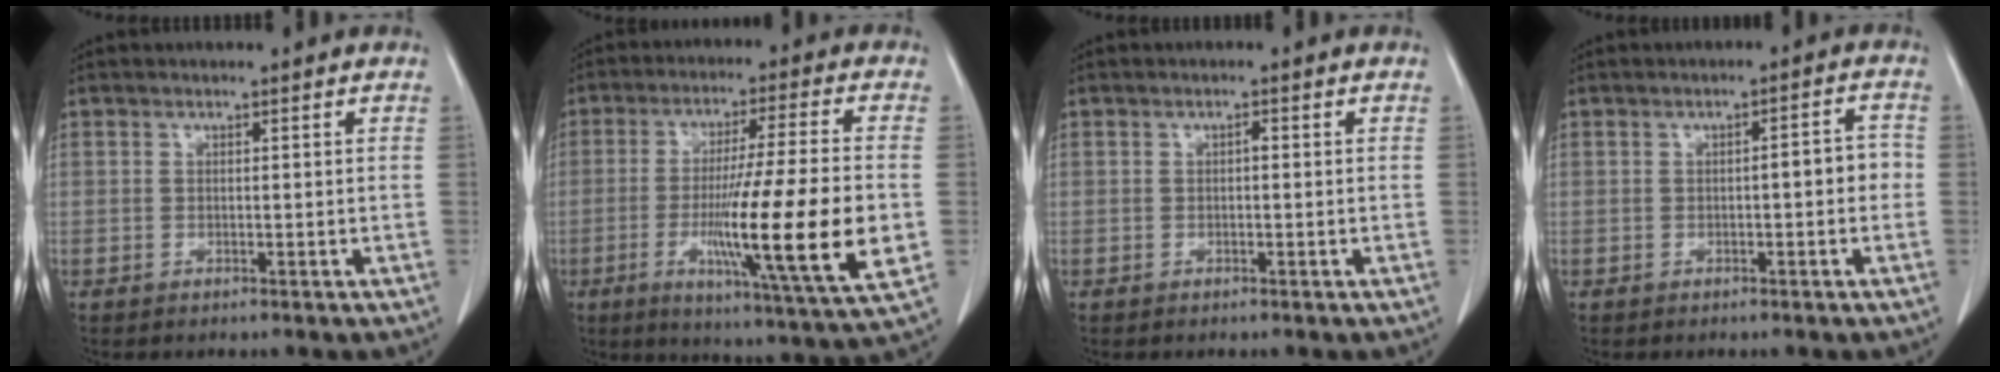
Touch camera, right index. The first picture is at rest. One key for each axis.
{"total": 19.4, "fx": -3.7, "fy": -0.4, "fz": 19.0, "tx": -0.299, "ty": -0.026, "tz": -0.061}
{"total": 0.6, "fx": 0.0, "fy": 0.2, "fz": 0.6, "tx": -0.010, "ty": 0.002, "tz": -0.001}
{"total": 3.3, "fx": -0.5, "fy": 0.8, "fz": 3.2, "tx": -0.041, "ty": 0.013, "tz": -0.006}